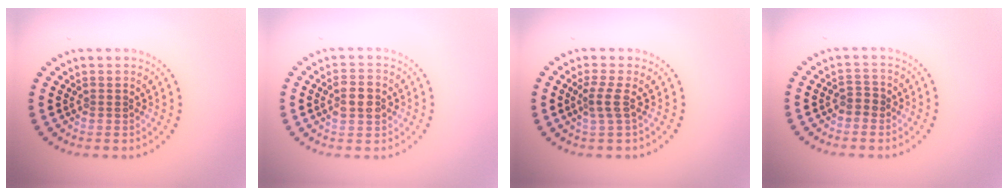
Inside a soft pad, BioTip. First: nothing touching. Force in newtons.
{"total": 2.6, "press": 2.6, "slide": 0.1}
{"total": 2.1, "press": 1.4, "slide": 1.5}
{"total": 0.9, "press": 0.6, "slide": 0.6}